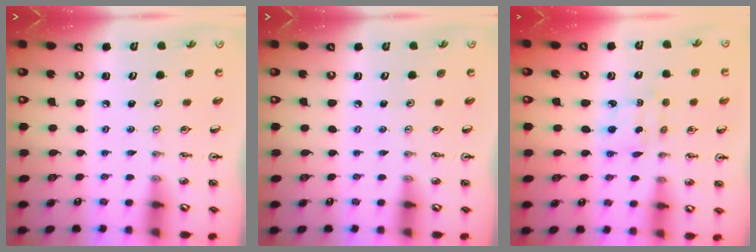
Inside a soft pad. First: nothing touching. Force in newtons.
{"total": 0.0}
{"total": 2.5, "press": 2.5, "slide": 0.3}